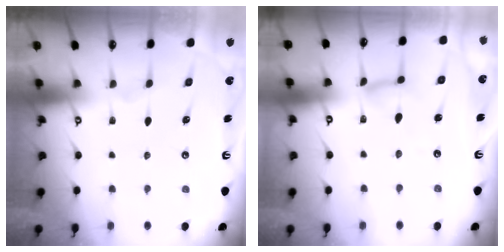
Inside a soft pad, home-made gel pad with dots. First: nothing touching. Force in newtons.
{"total": 7.1, "press": 7.1, "slide": 0.6}